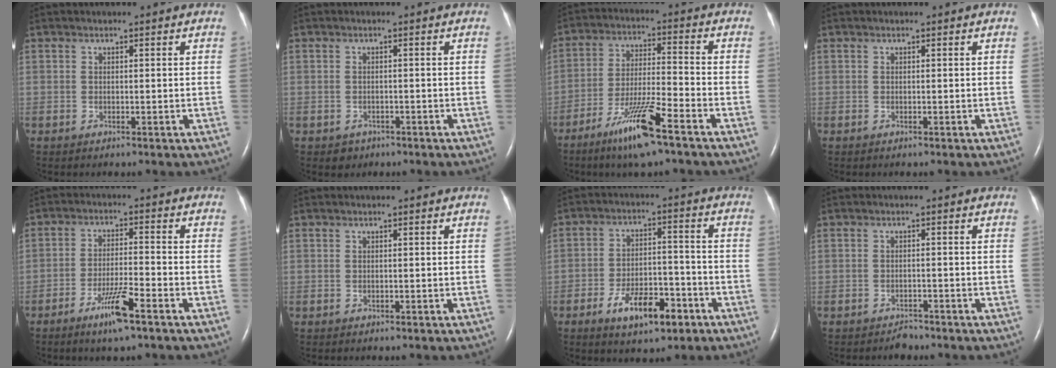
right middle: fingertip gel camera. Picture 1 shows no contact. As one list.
[{"total": 1.6, "force": [-1.0, 1.3, 0.1], "torque": [-0.004, 0.005, -0.010]}, {"total": 11.0, "force": [-7.1, 0.4, 8.5], "torque": [-0.166, -0.023, -0.130]}, {"total": 0.0}, {"total": 6.7, "force": [-4.2, 0.3, 5.2], "torque": [-0.102, -0.009, -0.076]}, {"total": 0.0}, {"total": 9.4, "force": [-5.3, 3.8, 6.8], "torque": [-0.123, 0.007, -0.080]}, {"total": 1.5, "force": [-1.4, 0.6, 0.1], "torque": [-0.008, -0.002, -0.021]}]